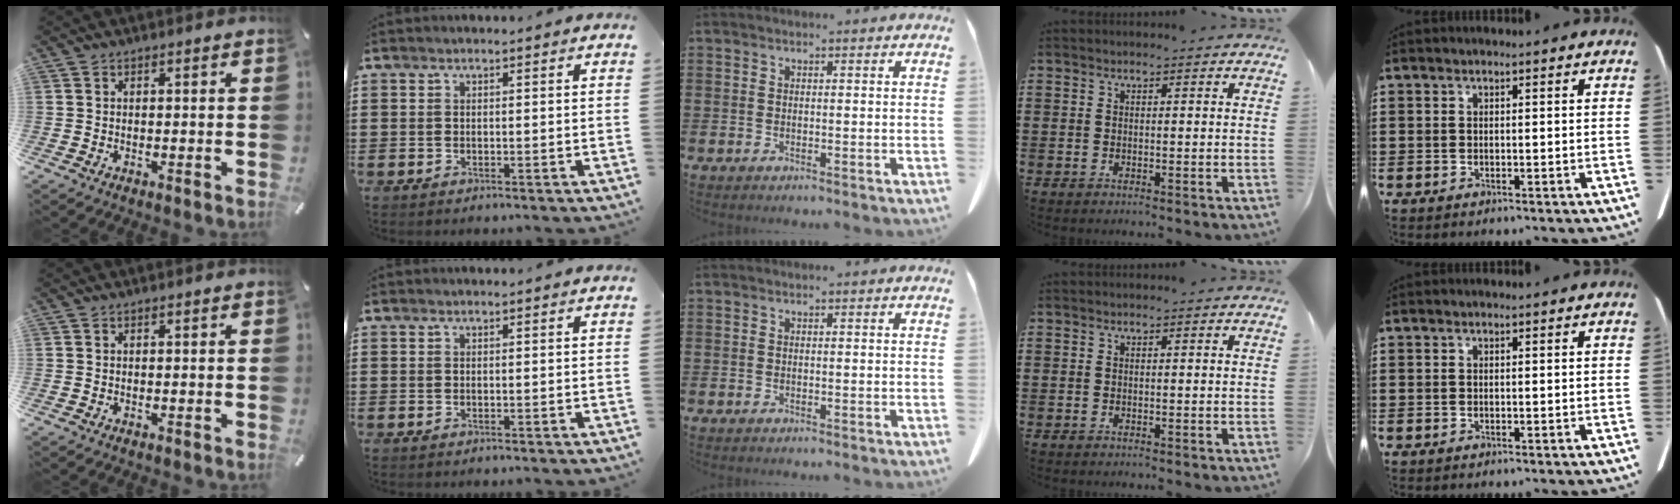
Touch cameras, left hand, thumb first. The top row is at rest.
{}